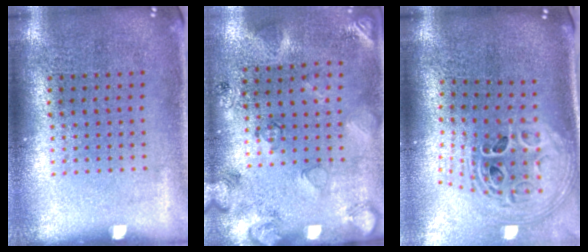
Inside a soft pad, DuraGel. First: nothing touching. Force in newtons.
{"total": 2.5, "press": 1.8, "slide": 1.8}
{"total": 2.9, "press": 2.1, "slide": 2.1}